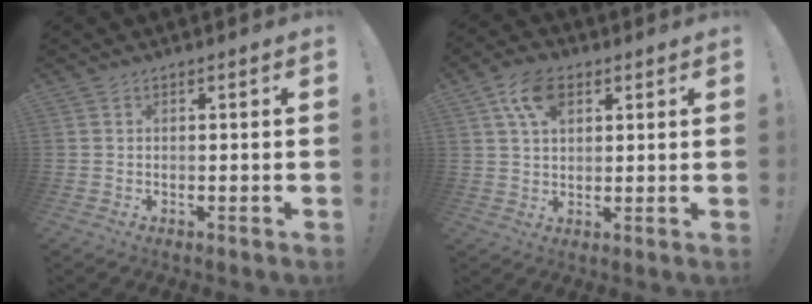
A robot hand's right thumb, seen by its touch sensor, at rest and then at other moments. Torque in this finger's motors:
{"motor_torque": [-0.26, 0.58, 0.14, 0.11, 0.08]}